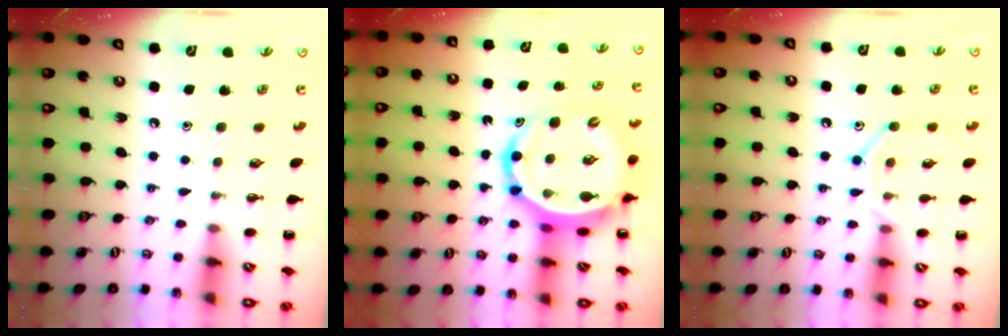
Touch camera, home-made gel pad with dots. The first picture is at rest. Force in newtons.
{"total": 11.2, "press": 10.8, "slide": 3.0}
{"total": 9.0, "press": 9.0, "slide": 0.9}